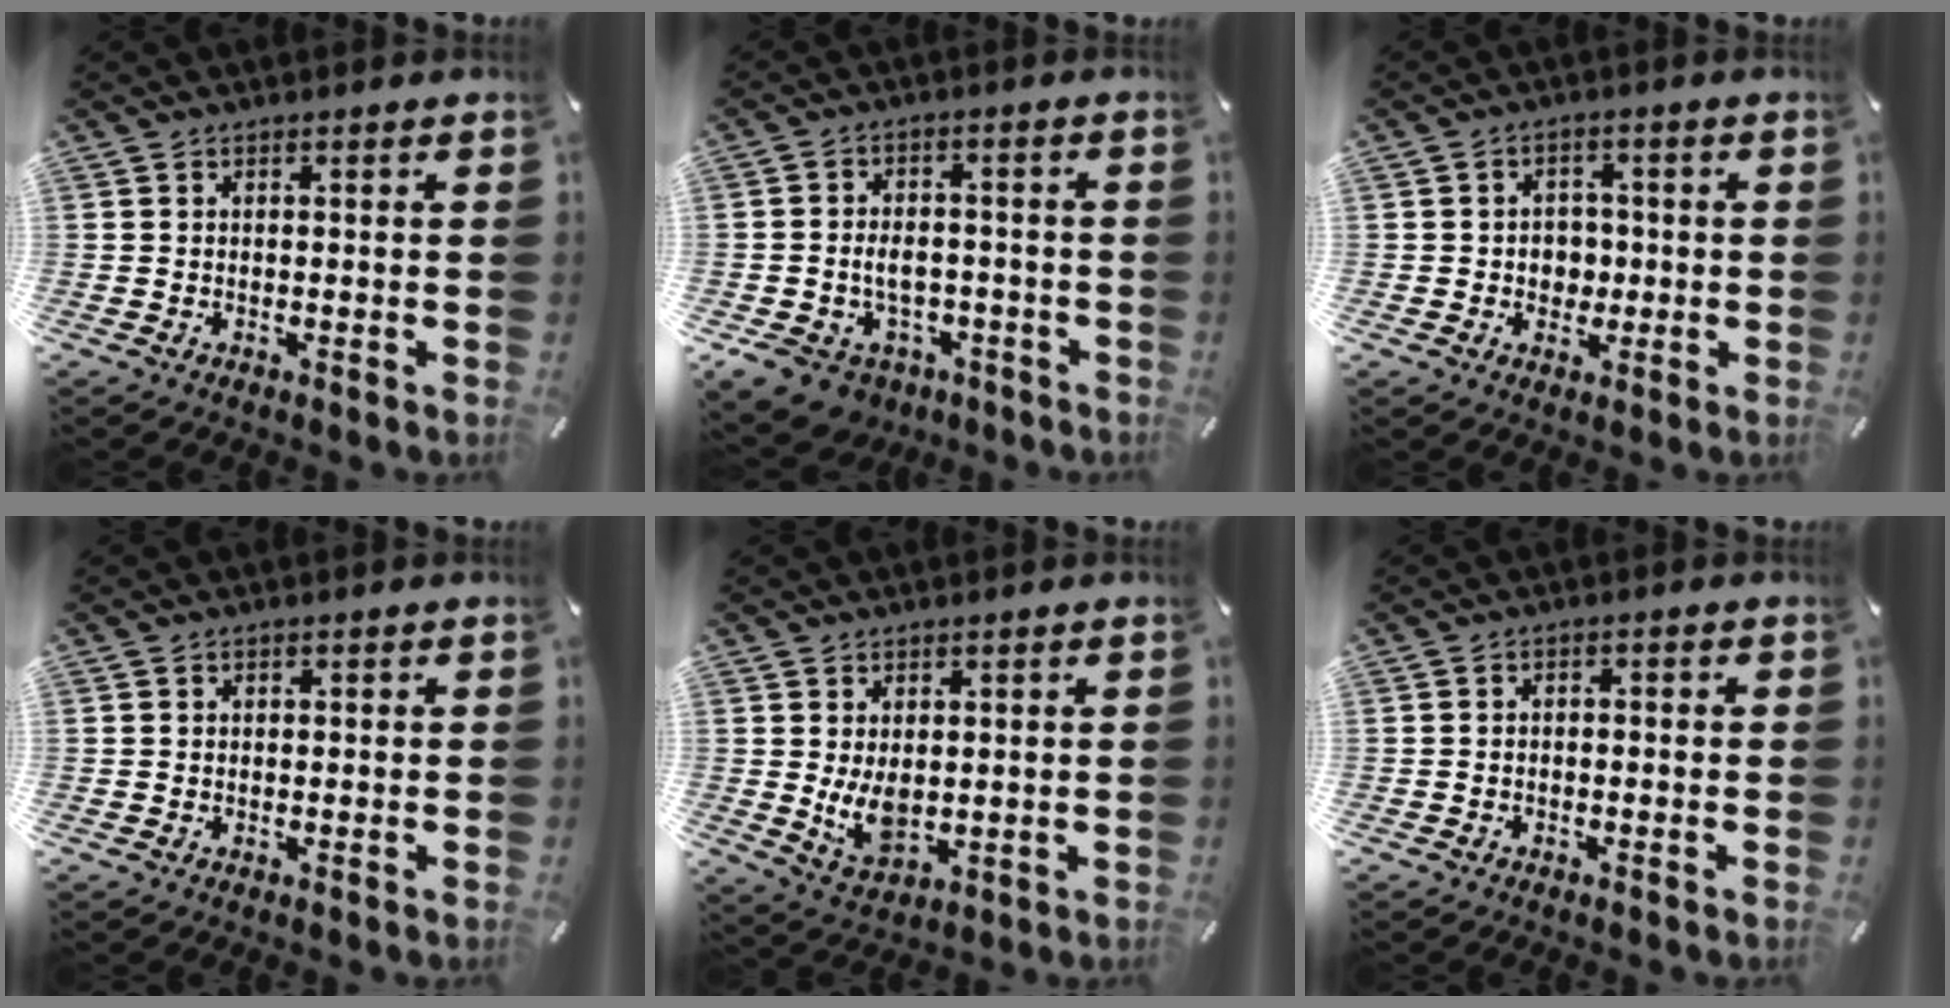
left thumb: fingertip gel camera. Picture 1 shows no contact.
{"total": 8.5, "force": [-2.4, 7.2, 3.9], "torque": [-0.083, 0.015, -0.037]}
{"total": 4.6, "force": [-0.4, 4.3, 1.5], "torque": [-0.012, 0.001, -0.013]}
{"total": 0.8, "force": [0.2, 0.8, 0.1], "torque": [0.000, 0.005, 0.003]}
{"total": 7.1, "force": [0.9, 5.1, 4.9], "torque": [-0.091, -0.006, 0.019]}
{"total": 1.3, "force": [-1.0, 0.7, 0.6], "torque": [-0.011, 0.004, -0.020]}